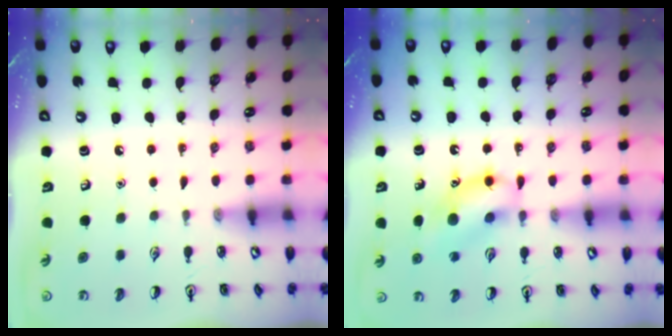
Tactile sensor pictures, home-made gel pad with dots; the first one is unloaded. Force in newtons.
{"total": 12.2, "press": 12.0, "slide": 1.8}